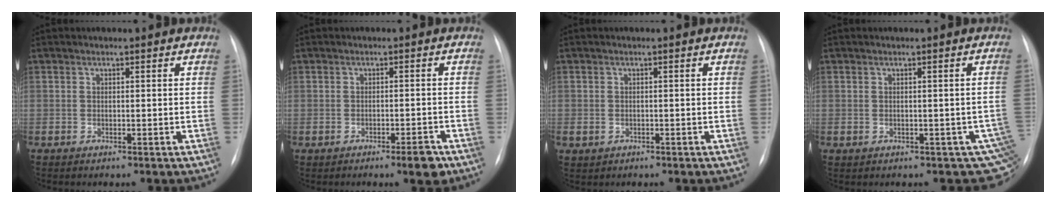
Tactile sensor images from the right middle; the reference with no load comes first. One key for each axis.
{"total": 3.0, "fx": -2.0, "fy": 0.3, "fz": 2.2, "tx": -0.024, "ty": 0.000, "tz": -0.027}
{"total": 1.5, "fx": -0.5, "fy": 1.3, "fz": 0.6, "tx": -0.010, "ty": 0.006, "tz": 0.000}
{"total": 4.2, "fx": -0.9, "fy": 2.6, "fz": 3.2, "tx": -0.022, "ty": 0.005, "tz": -0.002}